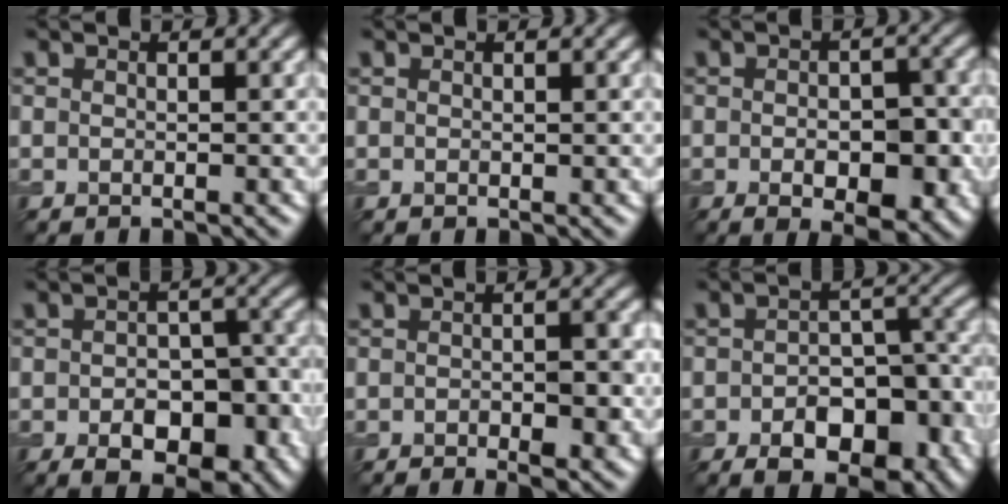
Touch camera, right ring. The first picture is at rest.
{"total": 0.0}
{"total": 5.6, "force": [-2.0, 2.5, 4.6], "torque": [-0.076, 0.001, -0.013]}
{"total": 7.7, "force": [-3.6, 4.3, 5.3], "torque": [-0.086, -0.004, -0.035]}
{"total": 2.8, "force": [-1.3, 0.6, 2.4], "torque": [-0.055, -0.001, -0.007]}
{"total": 9.3, "force": [-4.7, 5.1, 6.3], "torque": [-0.106, -0.006, -0.049]}